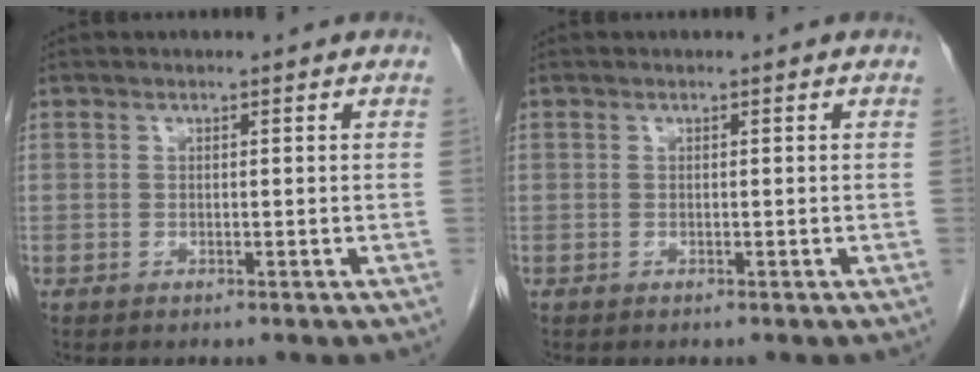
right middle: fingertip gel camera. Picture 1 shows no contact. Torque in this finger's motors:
{"motor_torque": [-0.20, -0.10, -0.03, -0.01]}